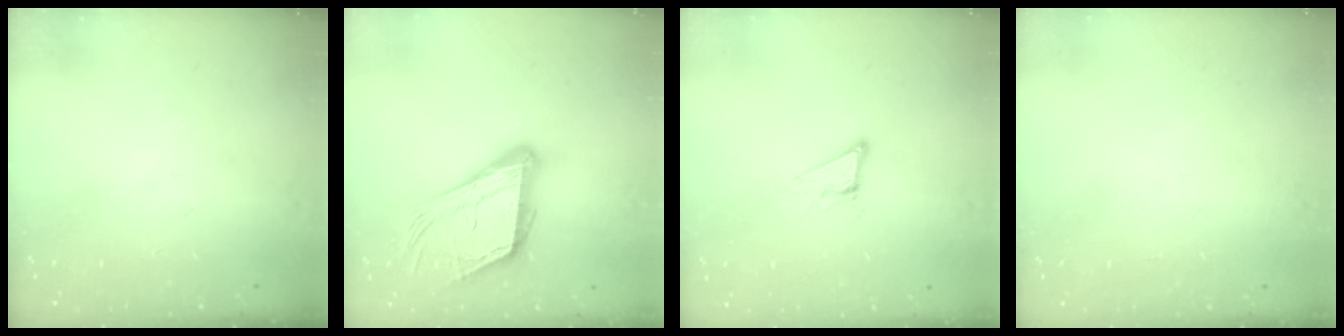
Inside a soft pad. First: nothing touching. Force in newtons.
{"total": 18.7, "press": 18.4, "slide": 3.0}
{"total": 5.6, "press": 5.6, "slide": 0.3}
{"total": 0.9, "press": 0.9, "slide": 0.0}